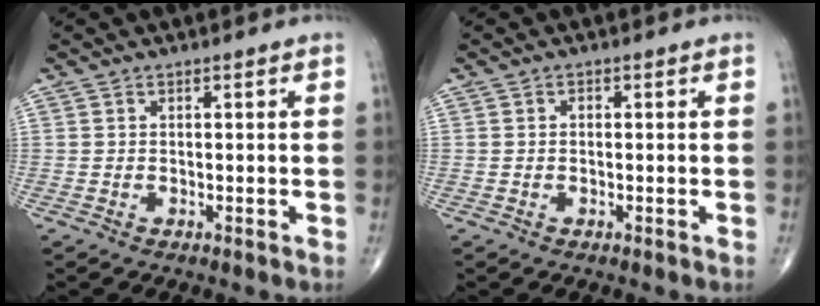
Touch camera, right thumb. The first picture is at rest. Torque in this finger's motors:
{"motor_torque": [0.18, 0.42, 0.15, 0.03, 0.00]}